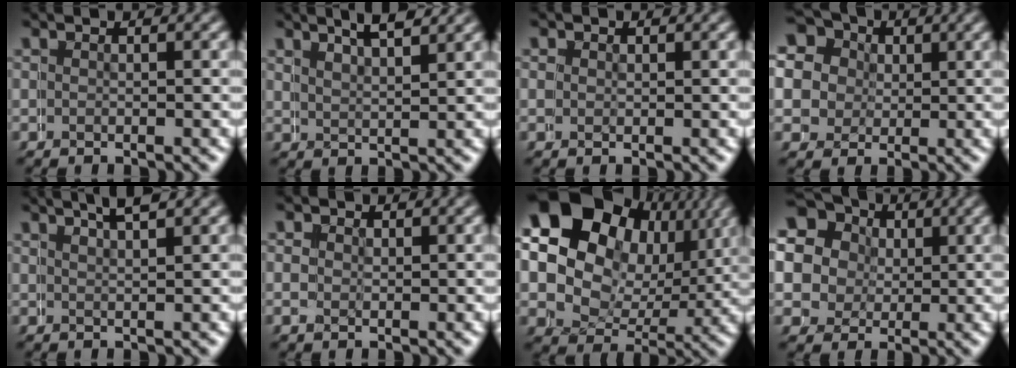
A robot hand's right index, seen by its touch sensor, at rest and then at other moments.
{"total": 3.4, "force": [3.3, -0.7, 0.5], "torque": [-0.005, 0.009, 0.059]}
{"total": 0.8, "force": [0.2, 0.6, -0.4], "torque": [0.002, -0.007, 0.004]}
{"total": 12.2, "force": [4.0, 11.0, 3.4], "torque": [-0.082, -0.005, 0.053]}
{"total": 2.5, "force": [2.1, -0.7, 1.3], "torque": [-0.006, 0.012, 0.036]}
{"total": 1.3, "force": [0.5, 0.1, -1.2], "torque": [0.020, -0.006, 0.006]}
{"total": 16.6, "force": [5.7, 13.1, 8.3], "torque": [-0.159, -0.003, 0.082]}
{"total": 14.7, "force": [4.6, 13.2, 4.5], "torque": [-0.116, -0.009, 0.060]}